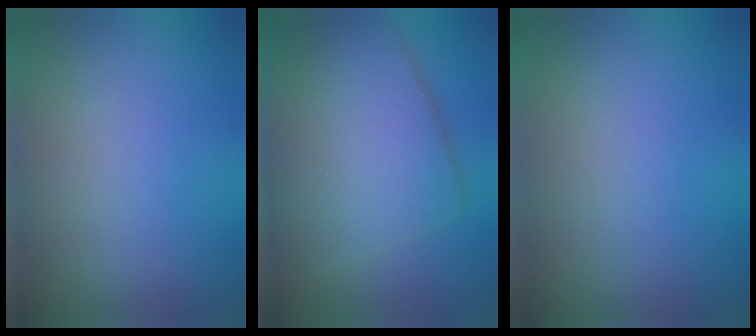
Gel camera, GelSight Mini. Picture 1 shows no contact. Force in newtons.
{"total": 9.2, "press": 9.2, "slide": 0.5}
{"total": 0.0}